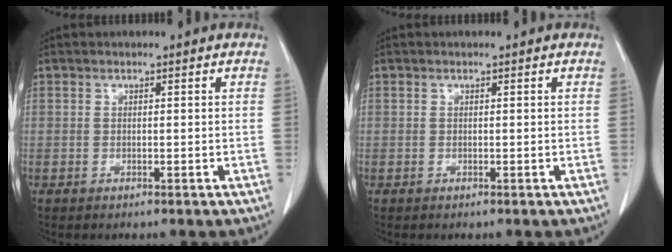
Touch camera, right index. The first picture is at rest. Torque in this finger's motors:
{"motor_torque": [-0.11, 0.06, -0.03, -0.01]}